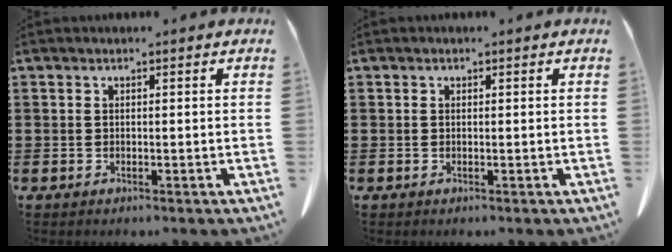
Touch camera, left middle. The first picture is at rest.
{"total": 0.0}